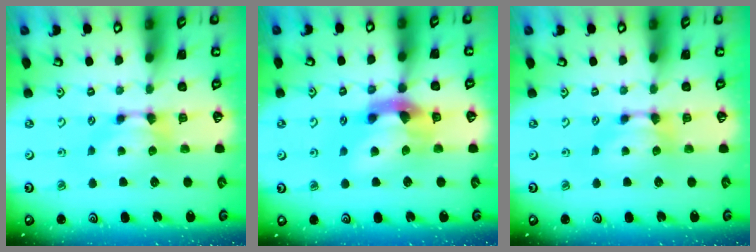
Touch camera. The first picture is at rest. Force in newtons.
{"total": 6.1, "press": 5.8, "slide": 2.2}
{"total": 0.0}